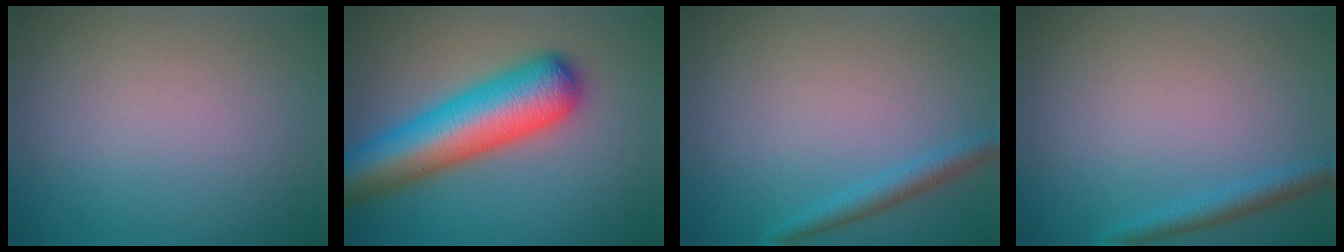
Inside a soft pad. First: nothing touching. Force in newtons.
{"total": 10.1, "press": 10.1, "slide": 0.4}
{"total": 1.9, "press": 1.9, "slide": 0.1}
{"total": 2.3, "press": 2.3, "slide": 0.0}